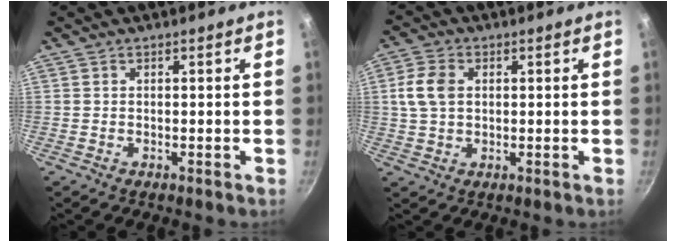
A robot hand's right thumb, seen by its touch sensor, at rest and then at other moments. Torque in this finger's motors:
{"motor_torque": [0.17, 0.16, 0.22, 0.18, 0.15]}